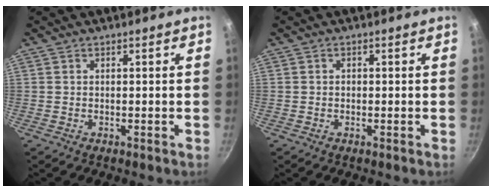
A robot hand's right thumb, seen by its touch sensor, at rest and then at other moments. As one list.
[{"total": 0.7, "force": [-0.1, 0.7, 0.3], "torque": [-0.005, 0.004, -0.002]}]